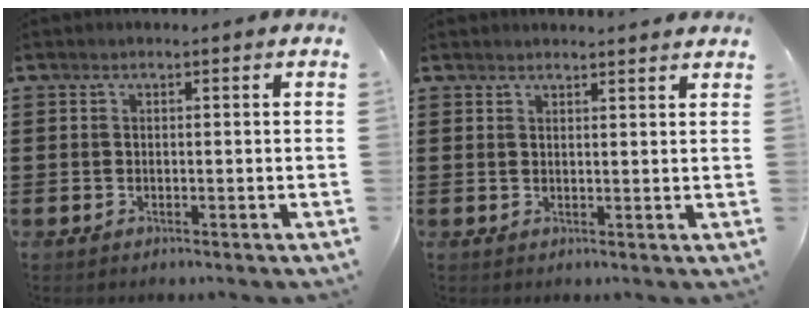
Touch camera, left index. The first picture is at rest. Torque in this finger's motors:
{"motor_torque": [-0.21, 0.32, 0.02, 0.01]}